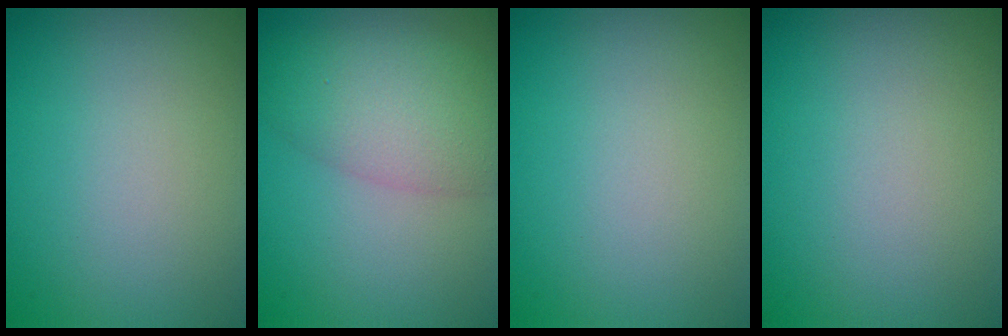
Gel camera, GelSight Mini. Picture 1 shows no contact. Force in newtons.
{"total": 5.8, "press": 5.8, "slide": 0.2}
{"total": 0.0}
{"total": 0.0}